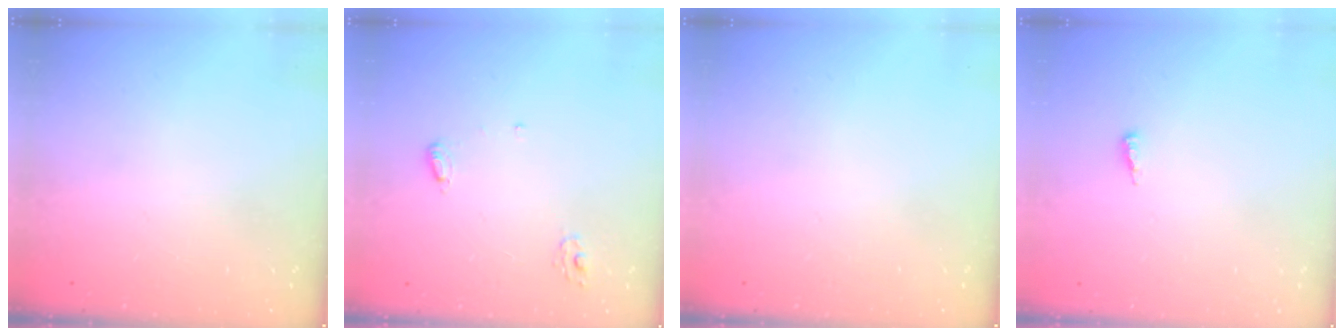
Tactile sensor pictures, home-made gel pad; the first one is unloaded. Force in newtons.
{"total": 4.7, "press": 4.7, "slide": 0.4}
{"total": 0.0}
{"total": 7.7, "press": 4.9, "slide": 5.9}